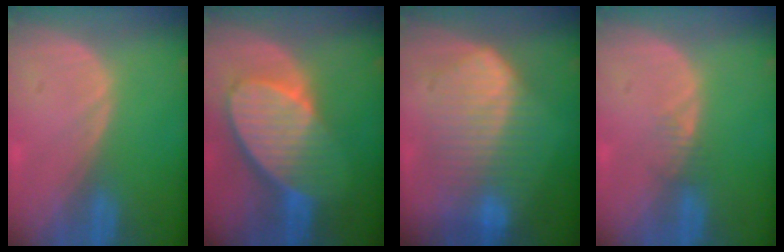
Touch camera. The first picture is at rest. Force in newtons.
{"total": 10.0, "press": 8.7, "slide": 4.8}
{"total": 9.5, "press": 9.5, "slide": 0.3}
{"total": 1.5, "press": 1.5, "slide": 0.2}